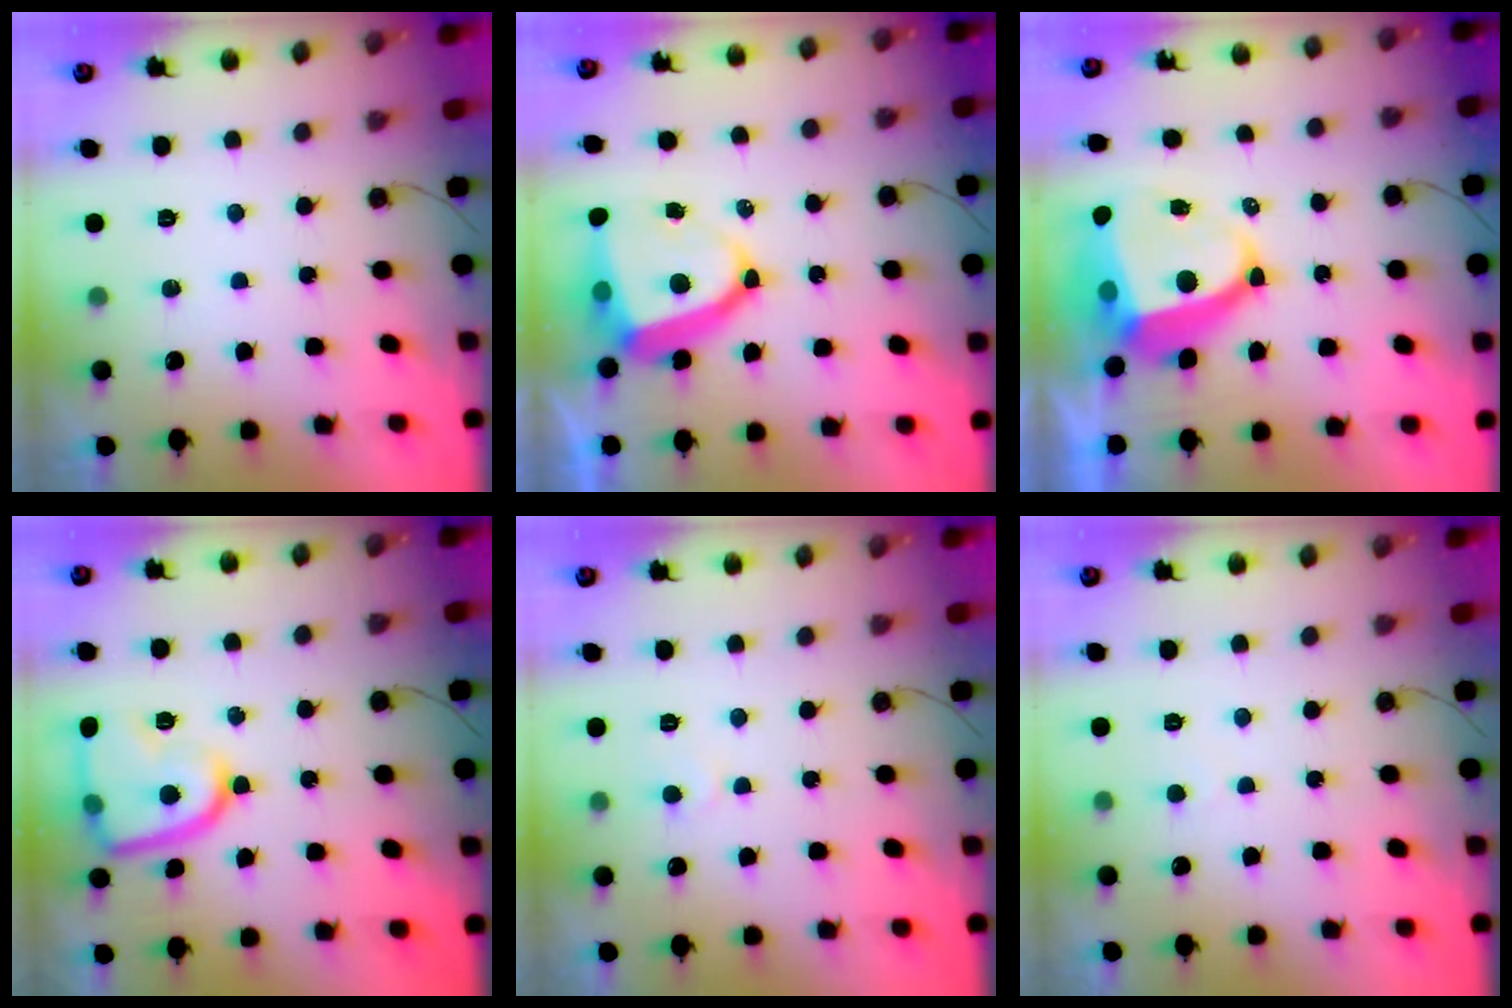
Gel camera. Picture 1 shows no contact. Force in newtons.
{"total": 12.1, "press": 12.0, "slide": 1.1}
{"total": 11.2, "press": 11.1, "slide": 1.2}
{"total": 14.1, "press": 14.1, "slide": 0.8}
{"total": 4.1, "press": 4.1, "slide": 0.4}
{"total": 2.0, "press": 2.0, "slide": 0.2}